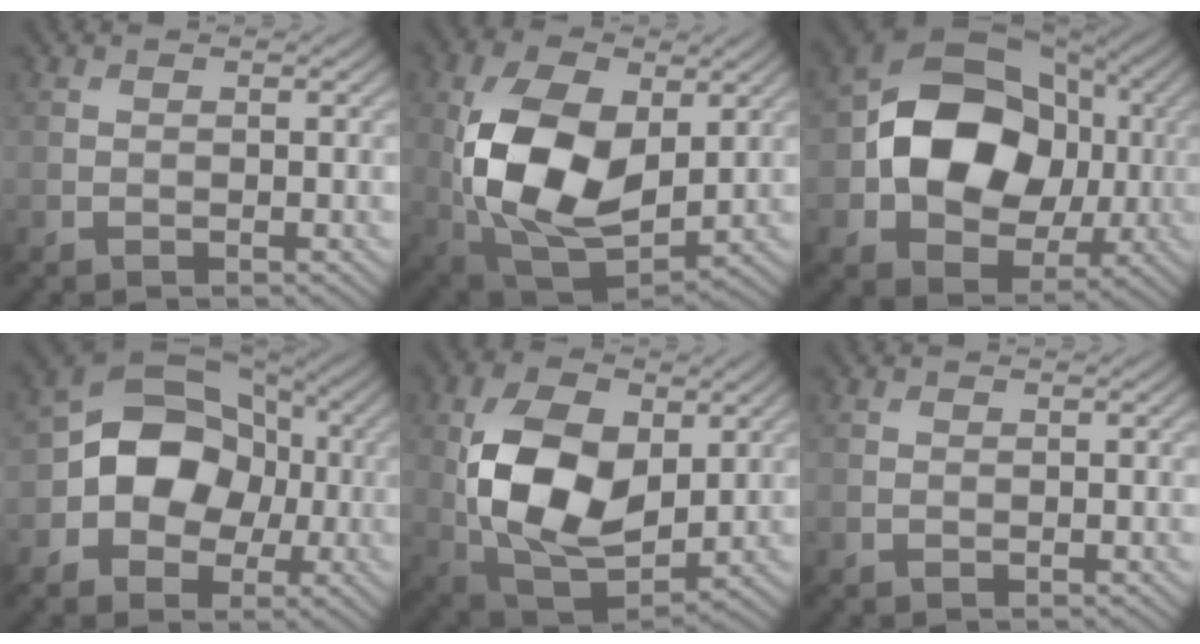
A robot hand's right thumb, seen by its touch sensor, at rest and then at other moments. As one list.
[{"total": 16.0, "force": [0.8, 9.6, 12.7], "torque": [-0.276, -0.005, 0.018]}, {"total": 14.2, "force": [0.2, 10.9, 9.1], "torque": [-0.153, 0.003, -0.002]}, {"total": 10.0, "force": [-1.2, 8.0, 5.8], "torque": [-0.091, 0.004, -0.051]}, {"total": 14.6, "force": [1.5, 9.0, 11.4], "torque": [-0.246, 0.001, 0.029]}, {"total": 0.0}]